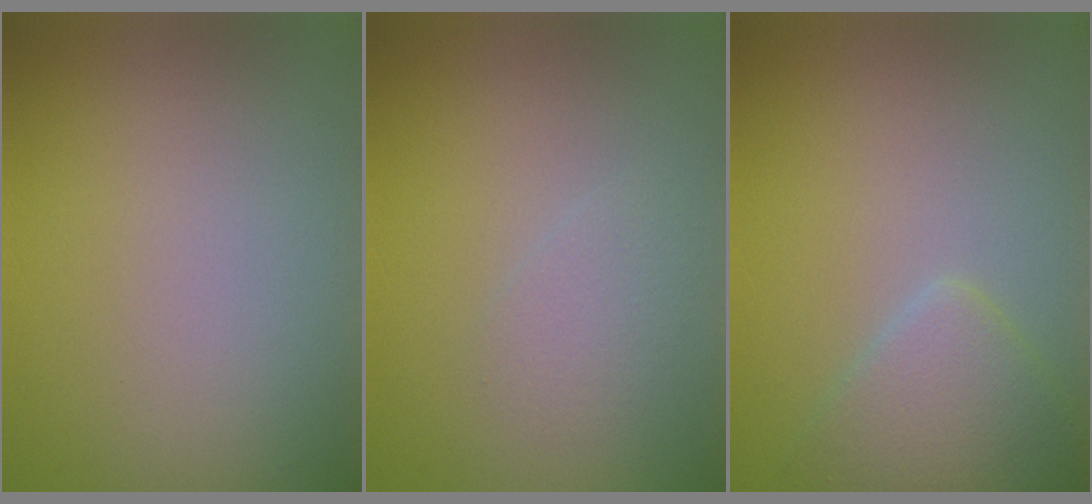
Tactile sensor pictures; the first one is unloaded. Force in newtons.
{"total": 1.4, "press": 1.4, "slide": 0.1}
{"total": 3.4, "press": 3.4, "slide": 0.1}